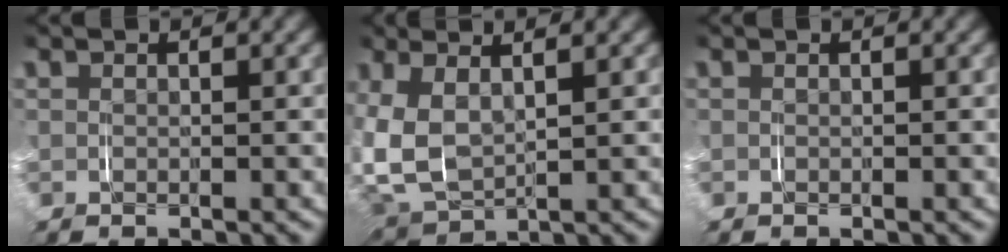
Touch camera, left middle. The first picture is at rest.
{"total": 9.2, "force": [0.2, 7.6, 5.1], "torque": [-0.171, -0.025, 0.008]}
{"total": 0.0}